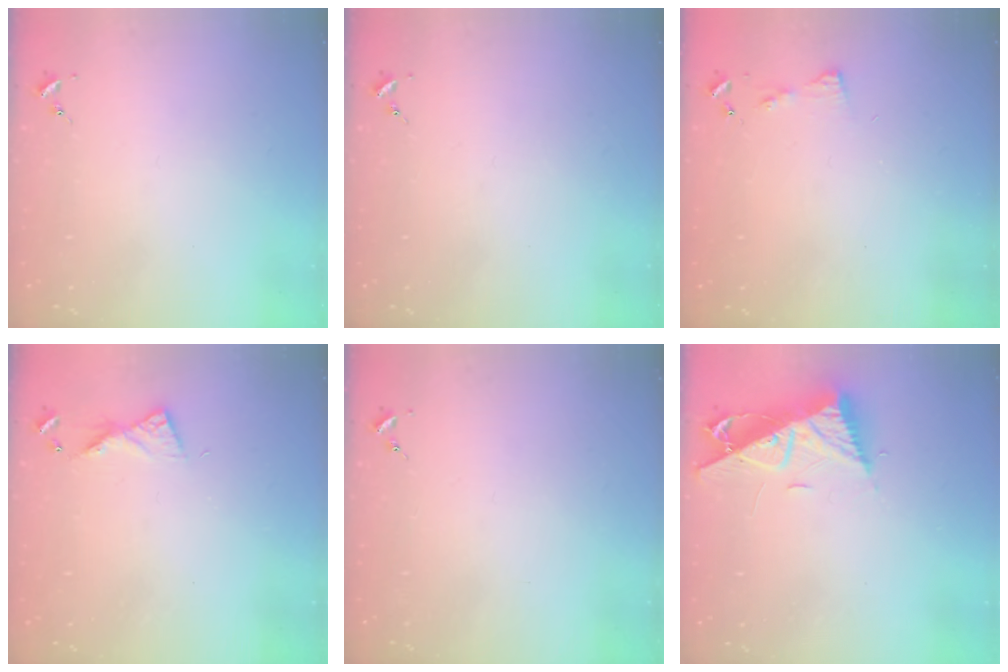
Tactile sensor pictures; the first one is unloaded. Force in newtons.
{"total": 0.0}
{"total": 4.3, "press": 4.2, "slide": 0.5}
{"total": 5.5, "press": 5.5, "slide": 0.6}
{"total": 0.0}
{"total": 10.8, "press": 10.8, "slide": 0.8}